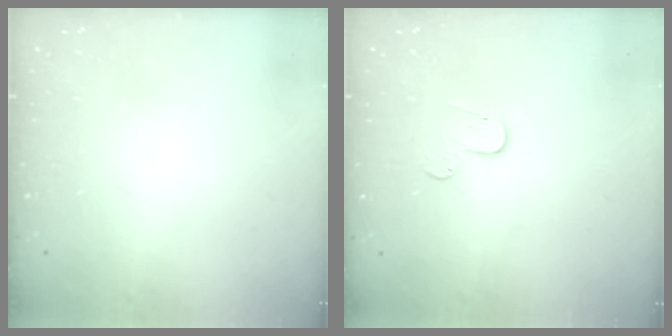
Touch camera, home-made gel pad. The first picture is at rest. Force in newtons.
{"total": 4.5, "press": 4.5, "slide": 0.4}